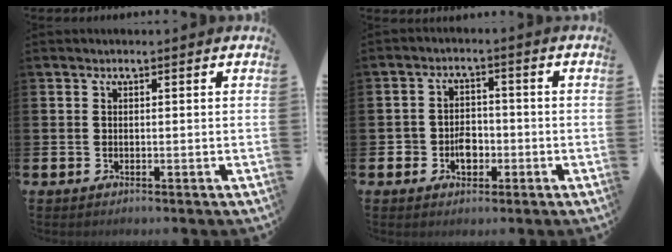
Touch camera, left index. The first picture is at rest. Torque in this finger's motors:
{"motor_torque": [0.38, -0.04, 0.09, 0.06]}